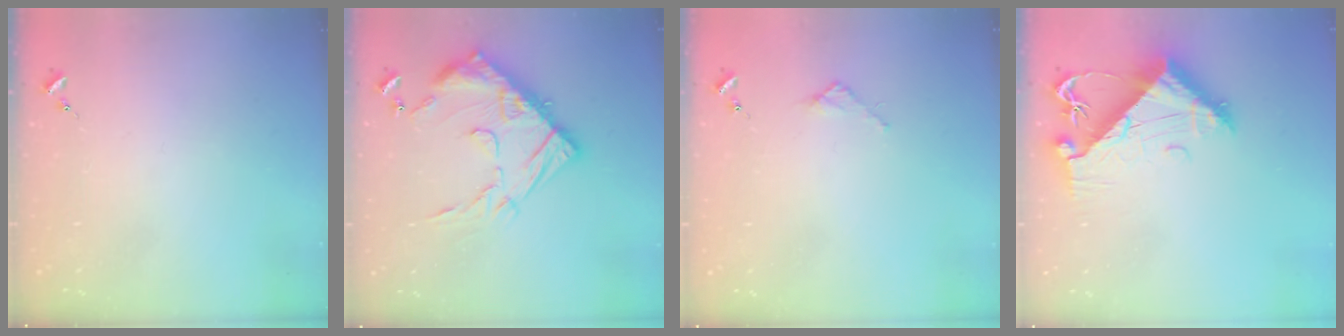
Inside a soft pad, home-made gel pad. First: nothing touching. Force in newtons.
{"total": 20.3, "press": 20.3, "slide": 1.1}
{"total": 2.4, "press": 2.3, "slide": 0.3}
{"total": 9.1, "press": 9.1, "slide": 1.1}